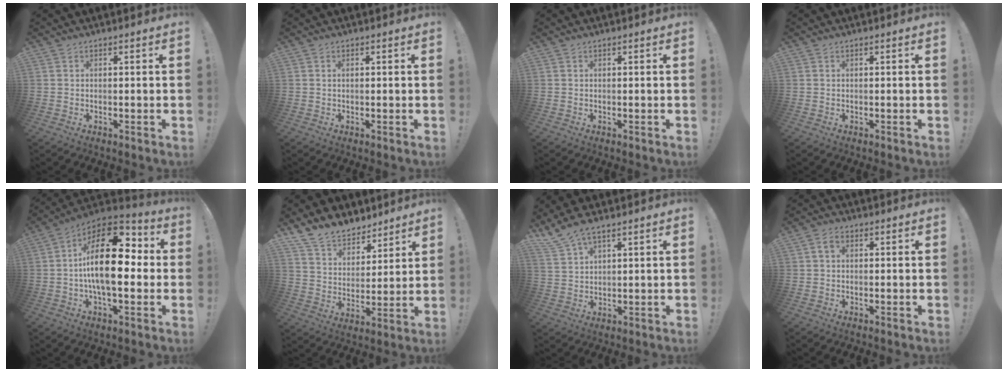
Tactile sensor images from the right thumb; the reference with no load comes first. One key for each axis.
{"total": 0.6, "fx": 0.3, "fy": 0.3, "fz": 0.4, "tx": -0.012, "ty": 0.002, "tz": 0.006}
{"total": 0.0}
{"total": 0.0}
{"total": 22.3, "fx": 0.9, "fy": 10.7, "fz": 19.6, "tx": -0.329, "ty": 0.003, "tz": 0.009}
{"total": 11.9, "fx": 10.0, "fy": 6.1, "fz": 2.2, "tx": -0.060, "ty": -0.076, "tz": 0.195}
{"total": 6.1, "fx": 4.9, "fy": 1.2, "fz": 3.5, "tx": -0.082, "ty": -0.018, "tz": 0.095}
{"total": 2.5, "fx": 0.4, "fy": 1.7, "fz": 1.7, "tx": -0.033, "ty": 0.008, "tz": 0.008}